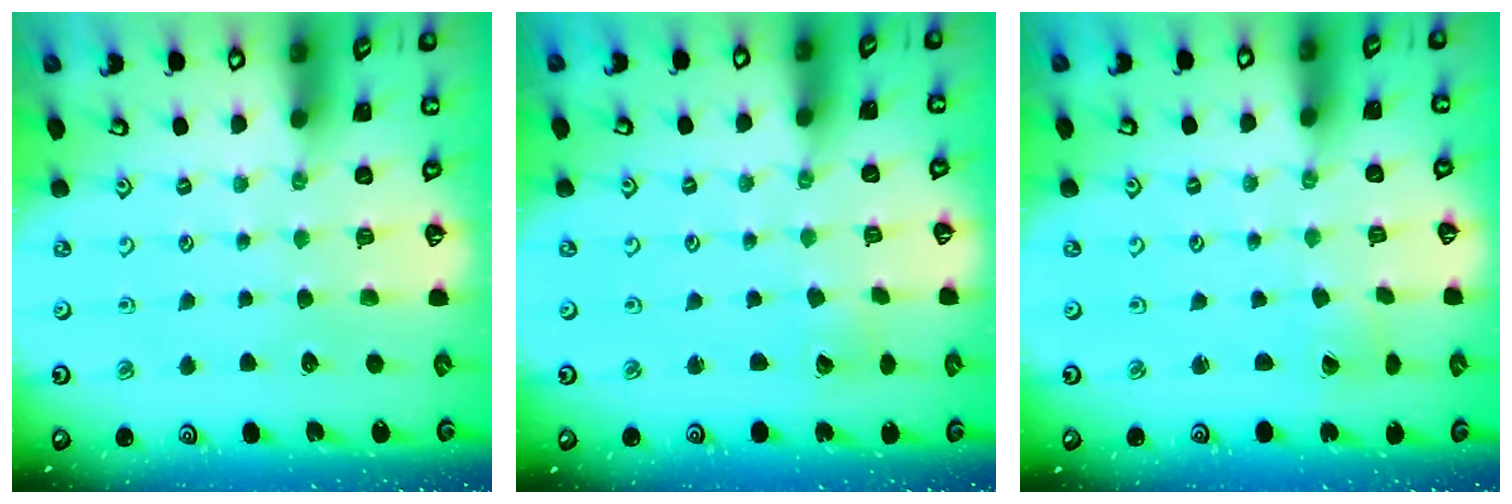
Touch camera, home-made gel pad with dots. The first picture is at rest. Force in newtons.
{"total": 2.4, "press": 2.4, "slide": 0.2}
{"total": 0.7, "press": 0.7, "slide": 0.1}